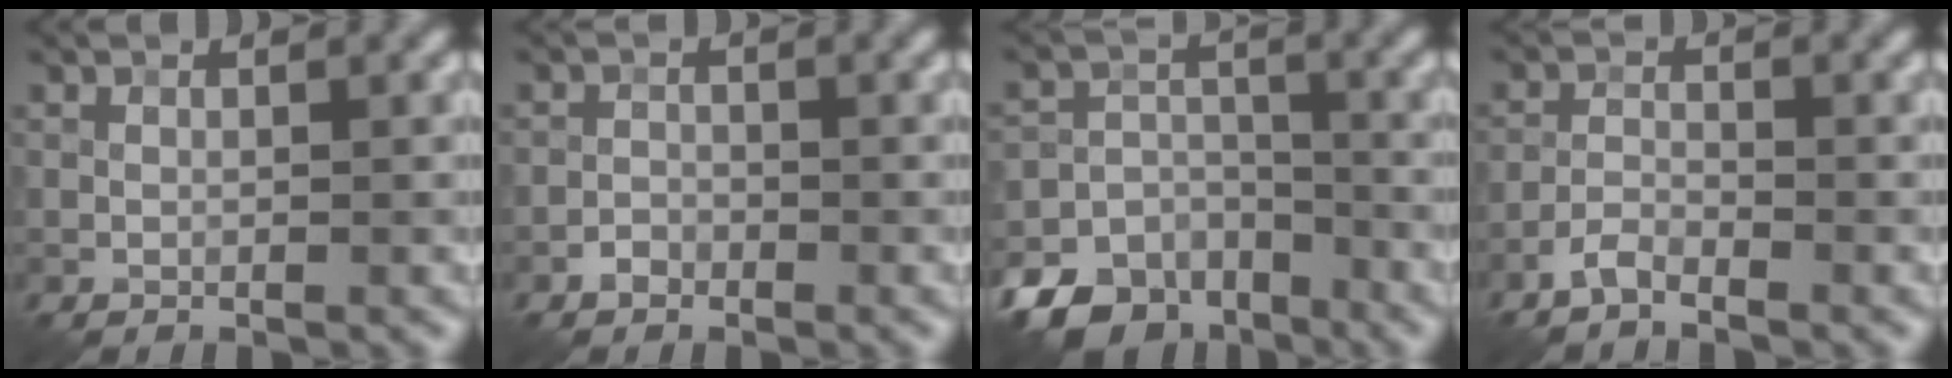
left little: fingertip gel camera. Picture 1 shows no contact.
{"total": 1.2, "force": [-1.0, 0.7, 0.3], "torque": [-0.001, 0.004, -0.020]}
{"total": 10.0, "force": [-7.3, 6.2, 2.8], "torque": [-0.038, -0.018, -0.118]}
{"total": 1.8, "force": [-1.6, 0.3, 0.8], "torque": [-0.020, 0.005, -0.039]}